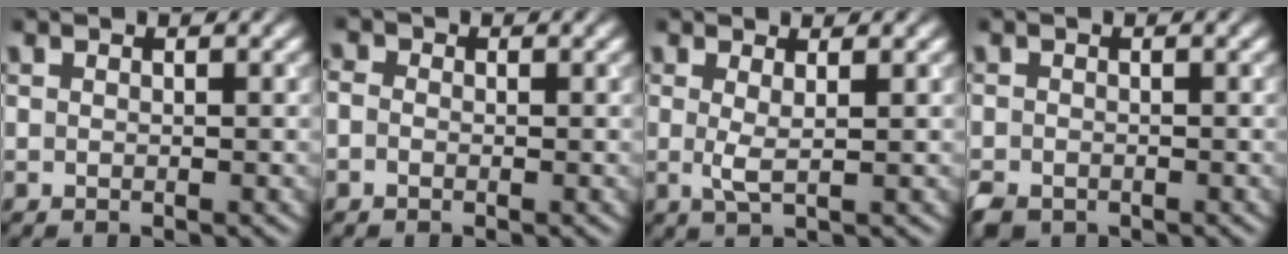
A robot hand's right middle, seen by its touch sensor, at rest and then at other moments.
{"total": 1.1, "force": [-0.3, 0.9, 0.6], "torque": [-0.015, 0.000, -0.012]}
{"total": 1.7, "force": [0.3, 0.2, 1.6], "torque": [-0.035, -0.004, 0.005]}
{"total": 1.7, "force": [-1.3, 0.9, 0.6], "torque": [-0.010, -0.005, -0.029]}